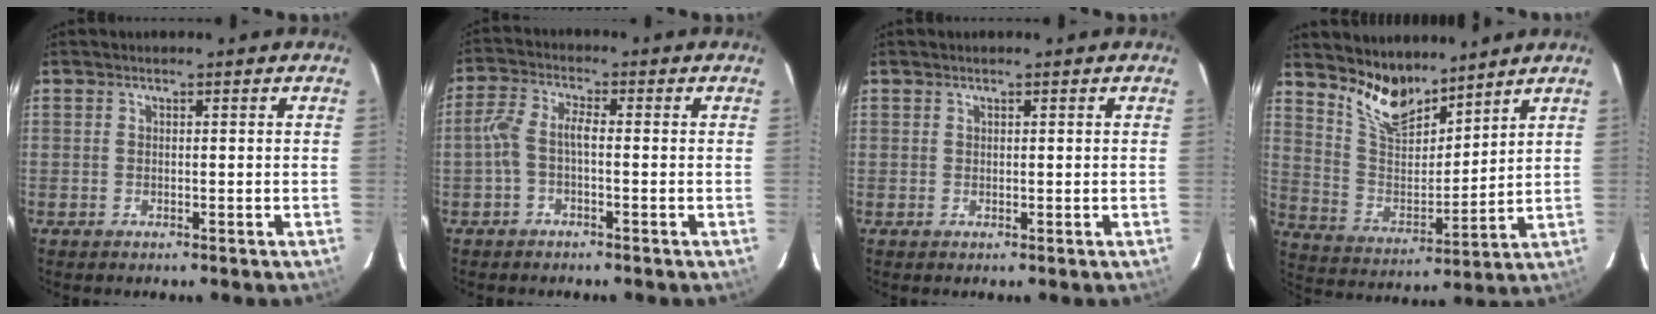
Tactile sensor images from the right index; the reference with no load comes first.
{"total": 4.2, "force": [-1.2, 1.4, 3.8], "torque": [-0.089, 0.013, -0.026]}
{"total": 0.5, "force": [0.3, 0.5, 0.0], "torque": [0.002, 0.003, 0.005]}
{"total": 11.4, "force": [9.6, 4.1, 4.7], "torque": [-0.100, -0.001, 0.187]}